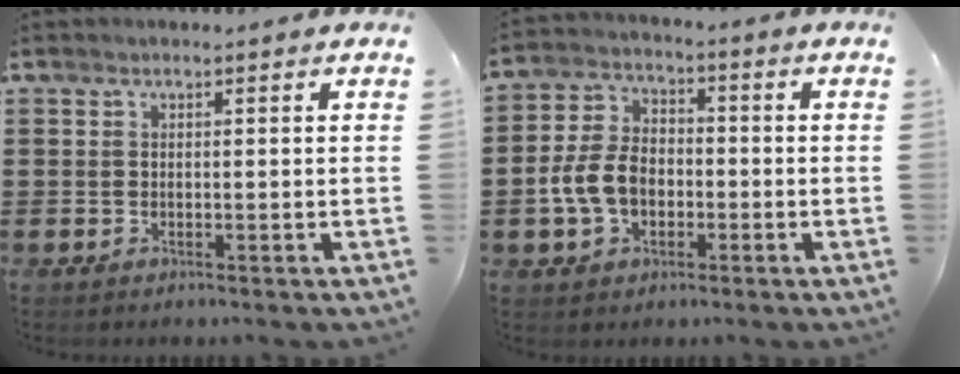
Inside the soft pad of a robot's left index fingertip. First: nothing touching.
{"total": 7.3, "force": [-1.9, 5.1, 4.8], "torque": [-0.123, 0.005, -0.044]}